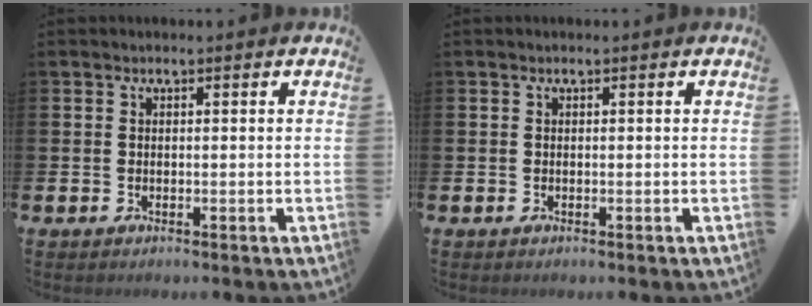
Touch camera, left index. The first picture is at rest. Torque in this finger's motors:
{"motor_torque": [-0.13, 0.09, -0.02, -0.01]}